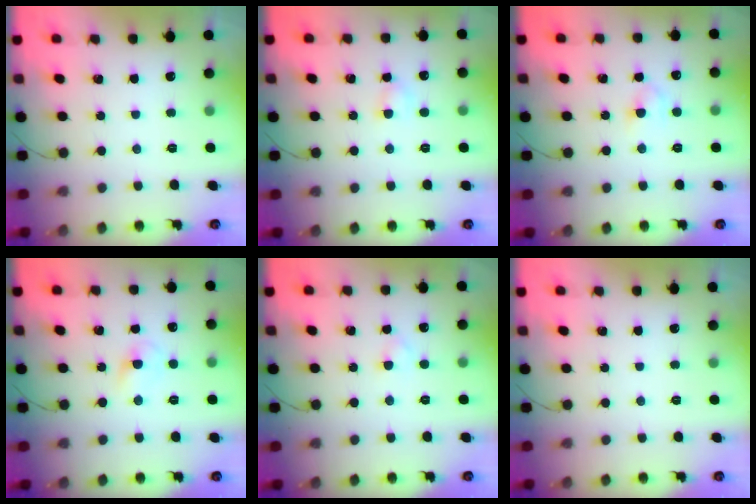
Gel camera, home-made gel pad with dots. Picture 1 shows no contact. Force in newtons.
{"total": 3.6, "press": 3.3, "slide": 1.3}
{"total": 3.6, "press": 3.3, "slide": 1.3}
{"total": 3.5, "press": 3.3, "slide": 1.2}
{"total": 1.7, "press": 1.5, "slide": 0.9}
{"total": 0.0}